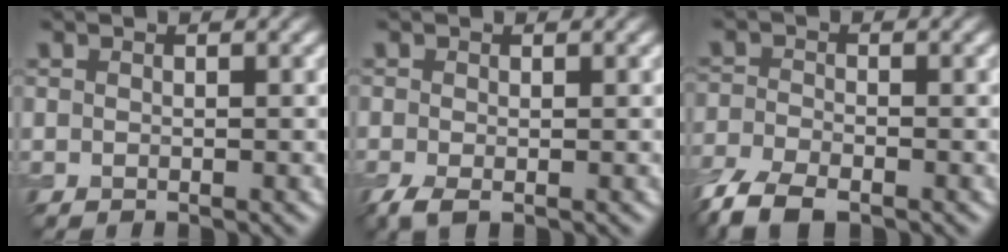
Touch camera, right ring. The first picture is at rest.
{"total": 1.6, "force": [-0.7, 0.7, 1.3], "torque": [-0.034, -0.009, -0.015]}
{"total": 5.0, "force": [-3.6, 2.0, 2.9], "torque": [-0.063, -0.012, -0.081]}